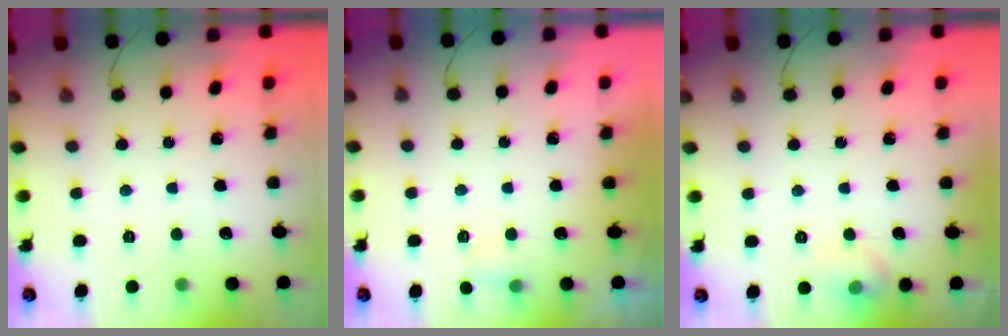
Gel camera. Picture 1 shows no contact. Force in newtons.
{"total": 2.6, "press": 2.5, "slide": 0.7}
{"total": 6.2, "press": 6.0, "slide": 1.7}